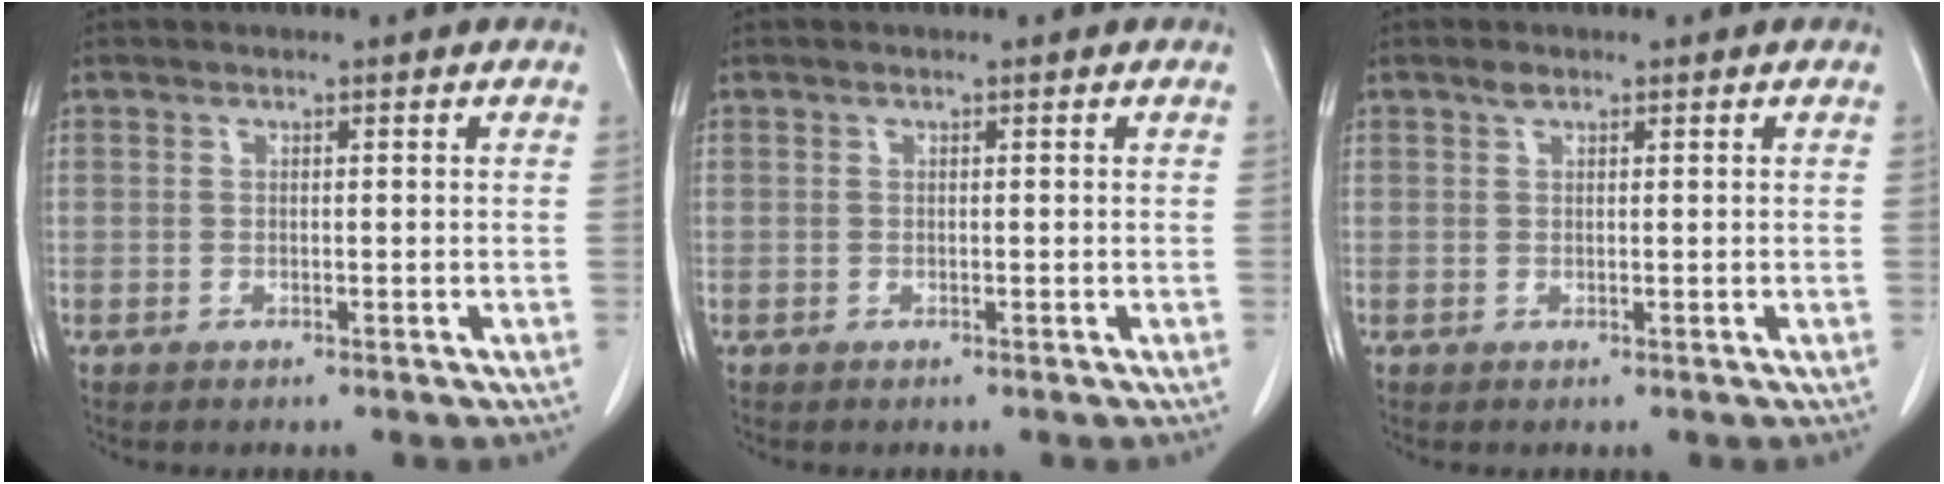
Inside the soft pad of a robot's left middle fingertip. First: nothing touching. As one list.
[{"total": 0.0}, {"total": 0.9, "force": [0.7, 0.4, 0.5], "torque": [-0.012, 0.002, 0.012]}]